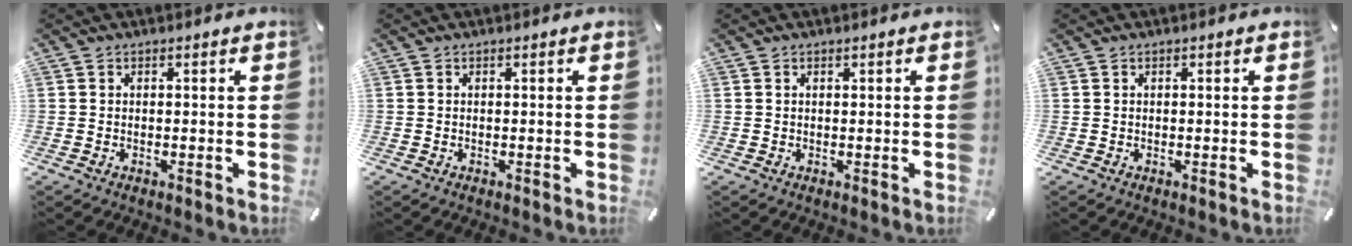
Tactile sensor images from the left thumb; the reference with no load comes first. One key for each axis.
{"total": 0.0}
{"total": 0.0}
{"total": 0.0}